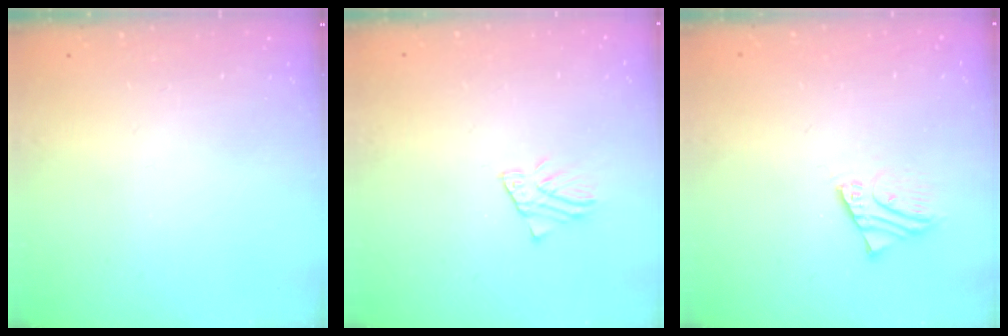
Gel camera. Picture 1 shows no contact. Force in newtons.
{"total": 2.2, "press": 2.2, "slide": 0.1}
{"total": 1.8, "press": 1.8, "slide": 0.1}